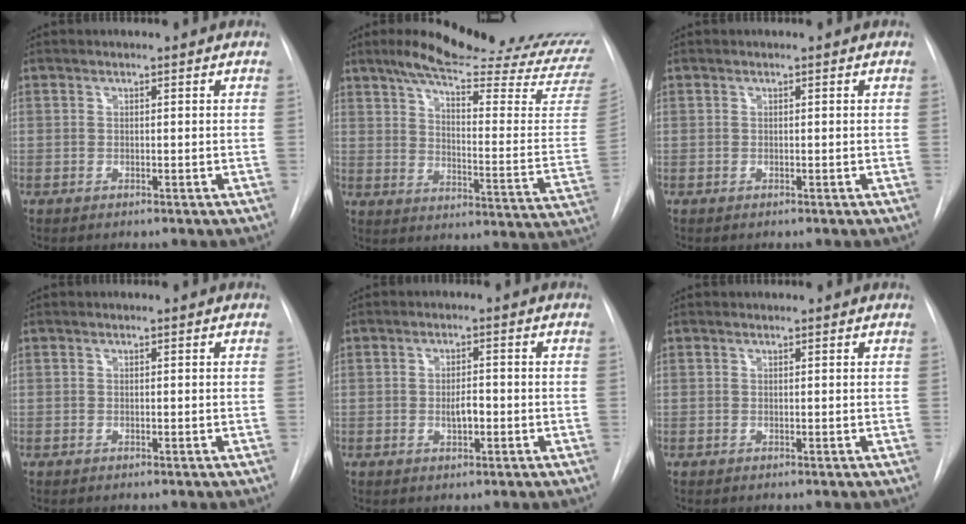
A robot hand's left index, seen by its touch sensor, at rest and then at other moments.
{"total": 27.3, "force": [23.6, 1.4, 13.6], "torque": [-0.198, -0.093, 0.298]}
{"total": 0.0}
{"total": 0.0}
{"total": 2.7, "force": [-0.8, 1.0, 2.4], "torque": [-0.039, 0.000, -0.010]}
{"total": 0.5, "force": [0.5, 0.0, -0.1], "torque": [-0.002, 0.004, 0.007]}